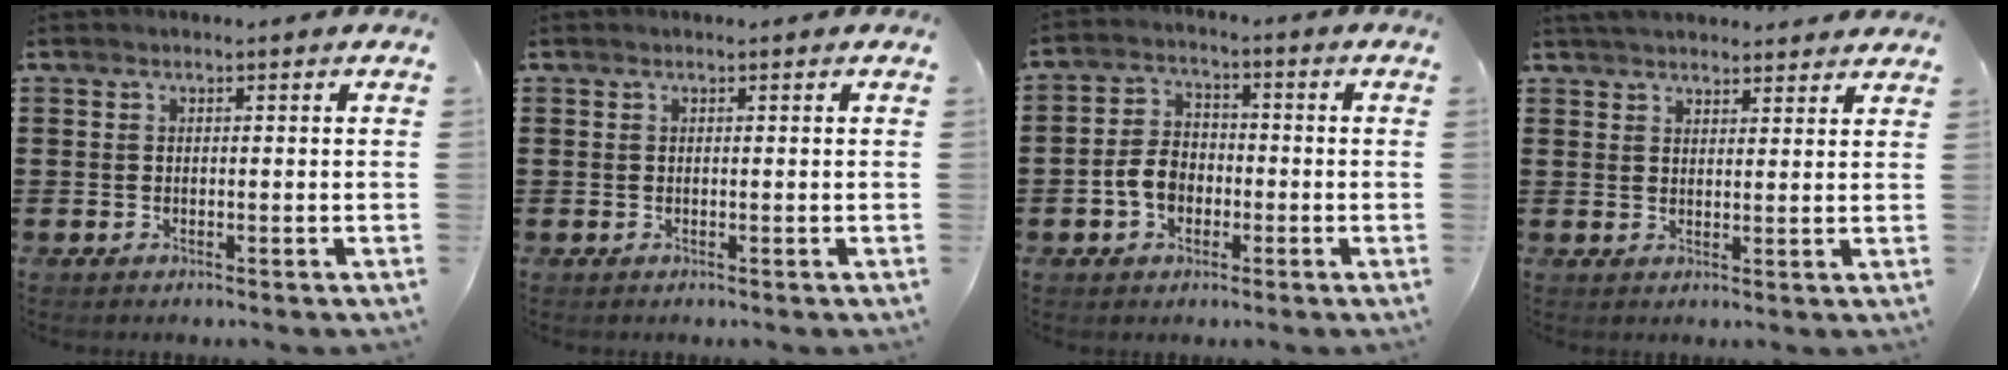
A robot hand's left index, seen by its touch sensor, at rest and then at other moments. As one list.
[{"total": 0.0}, {"total": 5.2, "force": [-1.9, 3.7, 3.2], "torque": [-0.074, 0.008, -0.040]}, {"total": 3.5, "force": [3.4, 0.3, 0.6], "torque": [-0.019, -0.004, 0.066]}]